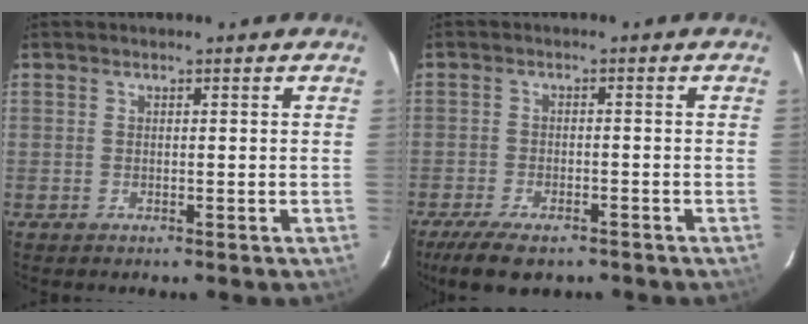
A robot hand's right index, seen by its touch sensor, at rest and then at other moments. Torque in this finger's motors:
{"motor_torque": [0.83, -0.59, 0.19, 0.07]}